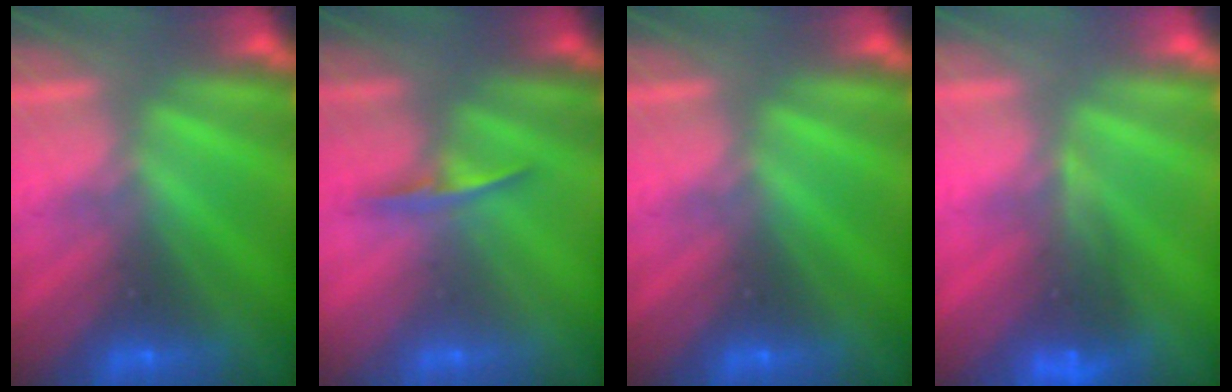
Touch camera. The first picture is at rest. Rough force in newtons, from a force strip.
{"total": 1.0}
{"total": 0.0}
{"total": 4.8}